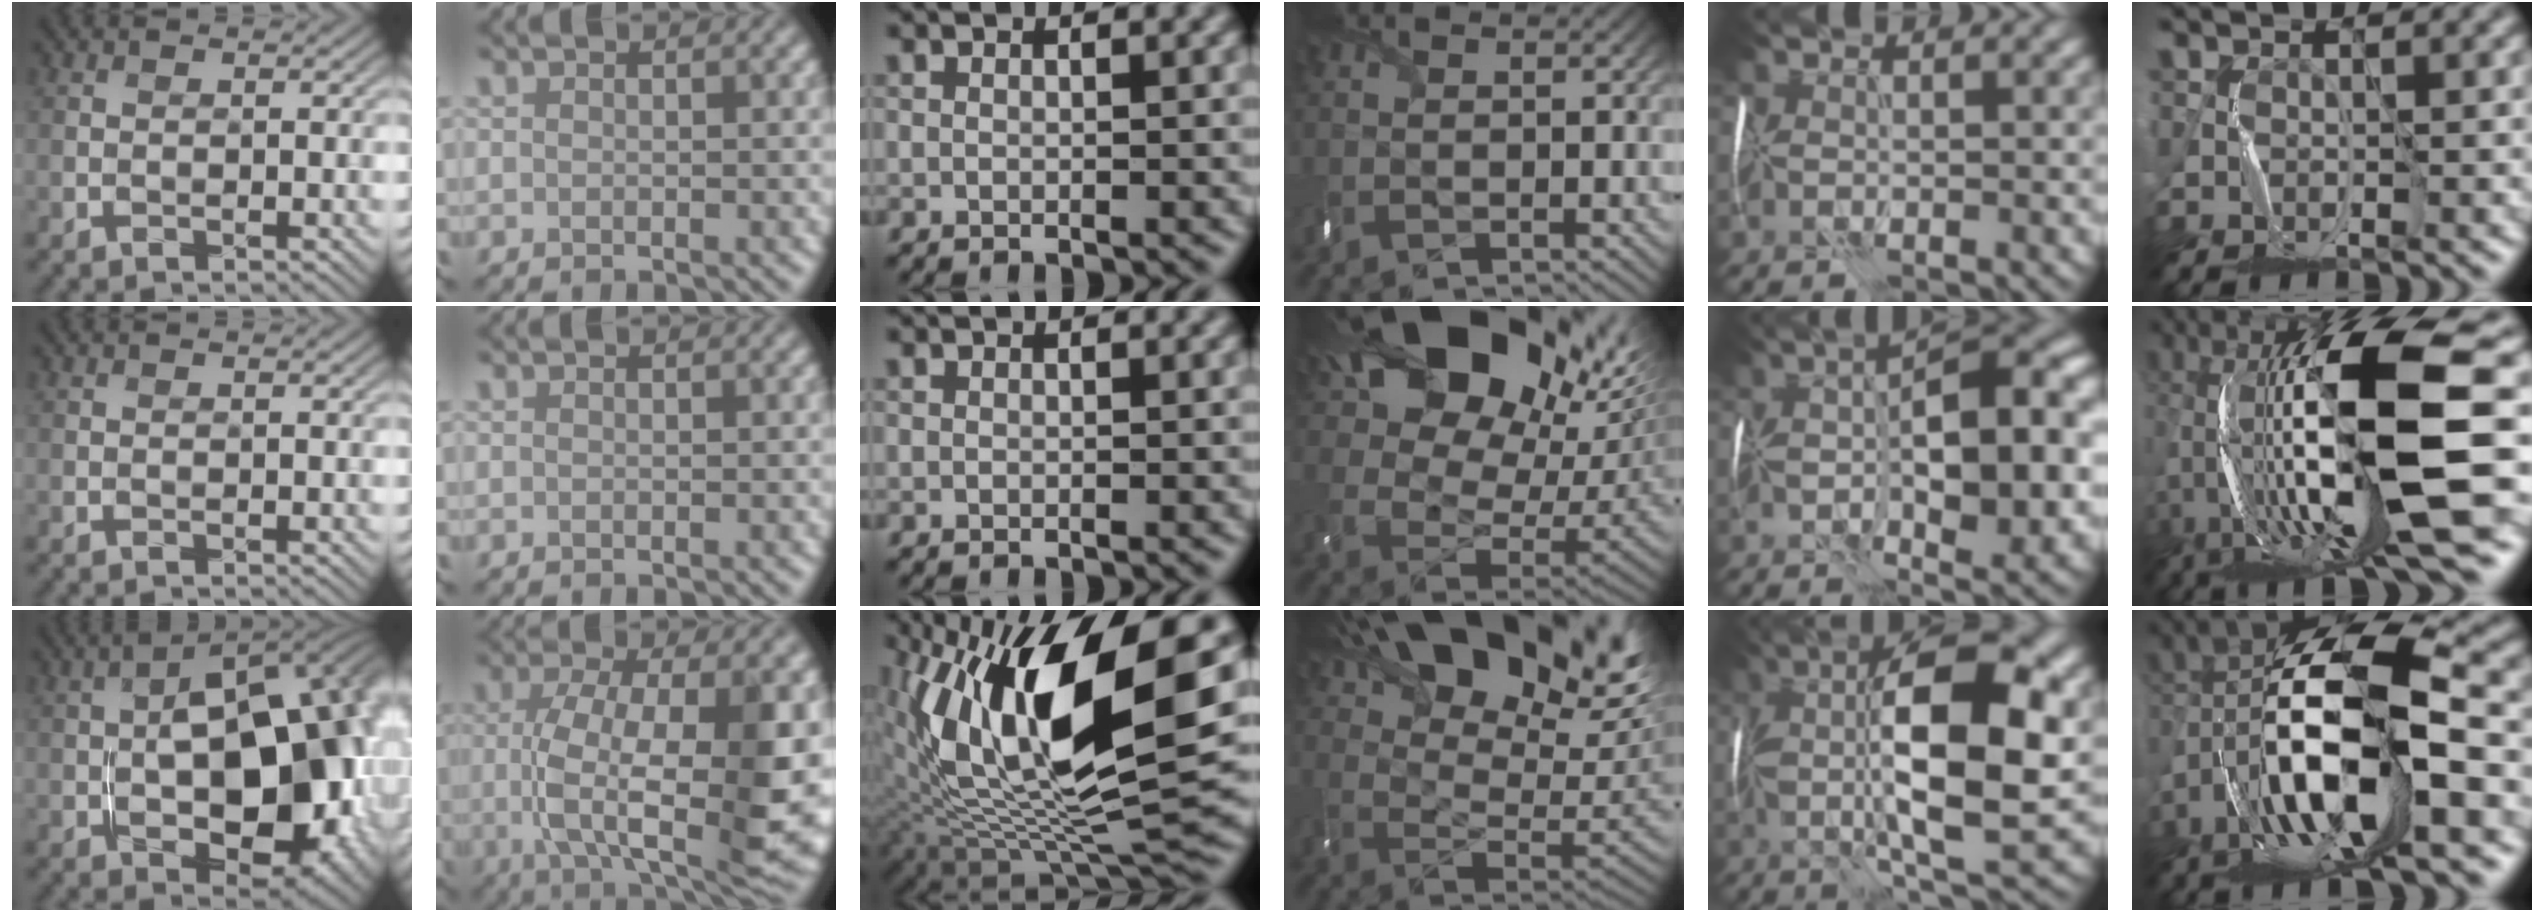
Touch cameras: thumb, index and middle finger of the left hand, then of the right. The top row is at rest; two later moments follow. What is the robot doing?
{"motion": "wrap", "object": "thread"}